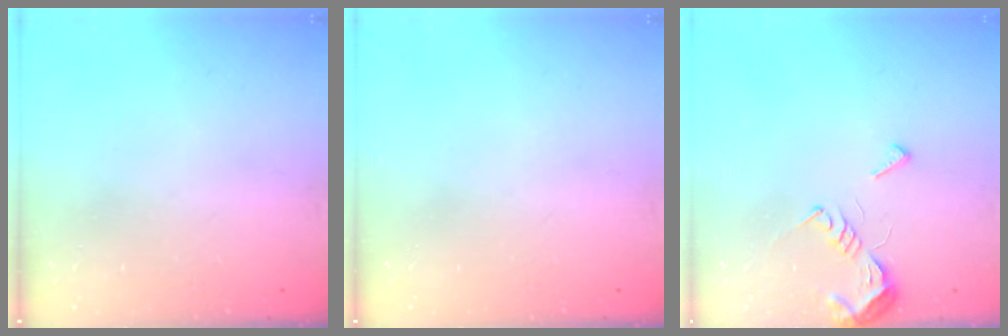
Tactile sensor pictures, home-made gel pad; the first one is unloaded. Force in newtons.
{"total": 0.0}
{"total": 7.4, "press": 7.4, "slide": 0.6}